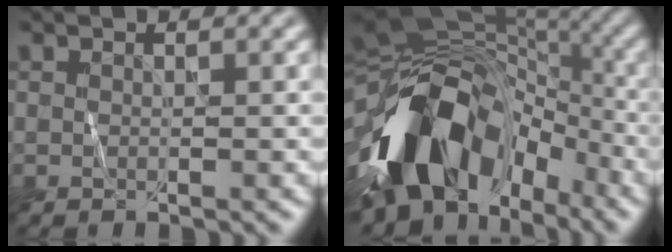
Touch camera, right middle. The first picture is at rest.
{"total": 14.5, "force": [-5.5, 9.2, 9.8], "torque": [-0.165, 0.011, -0.108]}